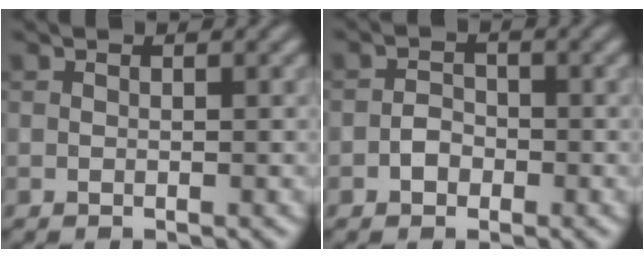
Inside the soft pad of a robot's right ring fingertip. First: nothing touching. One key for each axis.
{"total": 1.6, "fx": -0.8, "fy": 1.2, "fz": 0.7, "tx": -0.011, "ty": 0.005, "tz": -0.016}